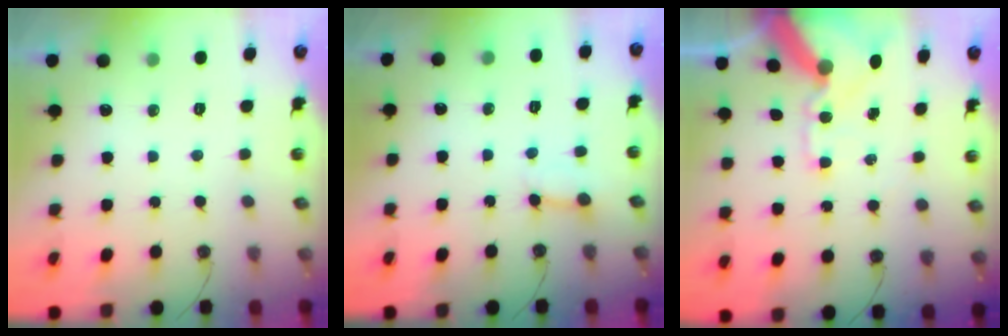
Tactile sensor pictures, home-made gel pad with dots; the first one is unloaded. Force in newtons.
{"total": 2.8, "press": 2.7, "slide": 0.4}
{"total": 15.4, "press": 15.2, "slide": 2.4}